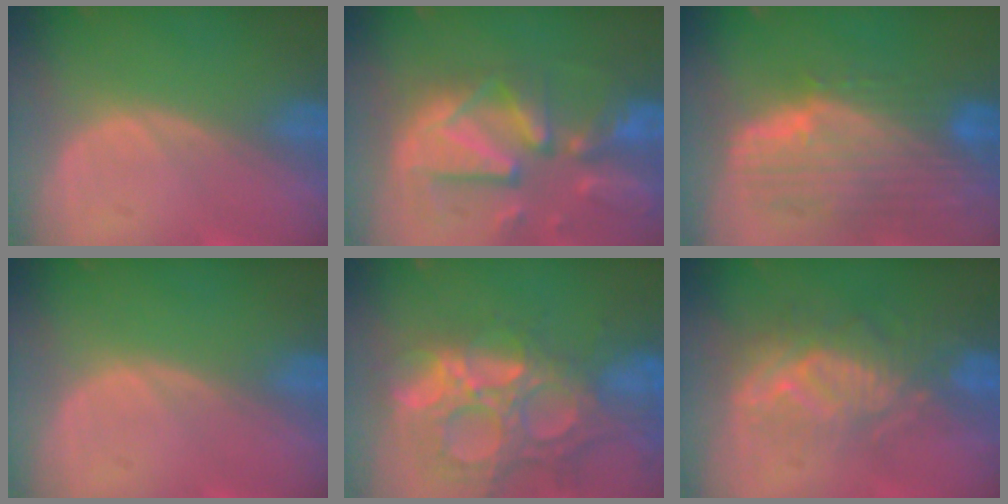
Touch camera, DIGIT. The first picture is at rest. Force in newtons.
{"total": 12.5, "press": 10.8, "slide": 6.2}
{"total": 11.0, "press": 9.4, "slide": 5.6}
{"total": 0.0}
{"total": 14.8, "press": 12.1, "slide": 8.4}
{"total": 9.4, "press": 8.5, "slide": 4.1}